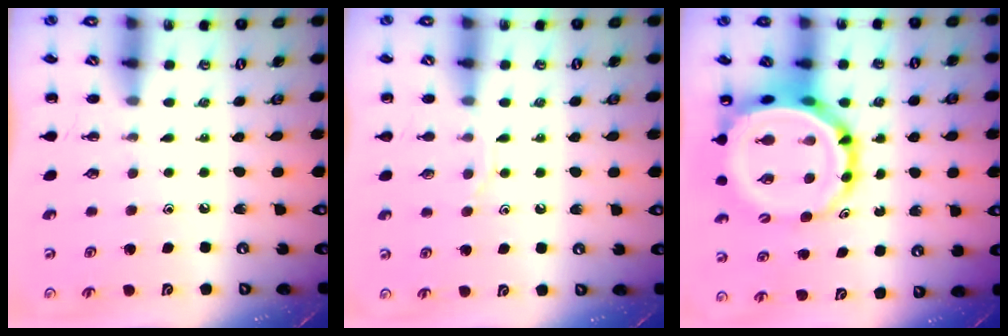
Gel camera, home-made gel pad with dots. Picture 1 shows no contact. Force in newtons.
{"total": 7.2, "press": 7.1, "slide": 1.1}
{"total": 13.7, "press": 13.2, "slide": 3.7}